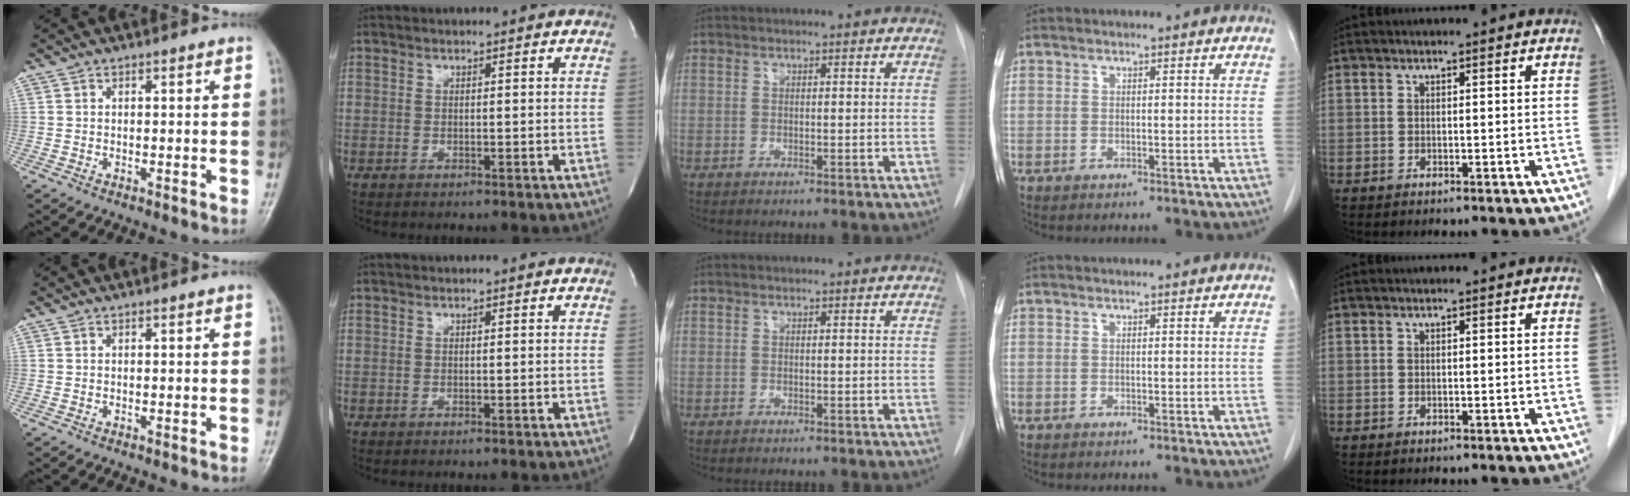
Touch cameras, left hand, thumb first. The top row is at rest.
{}